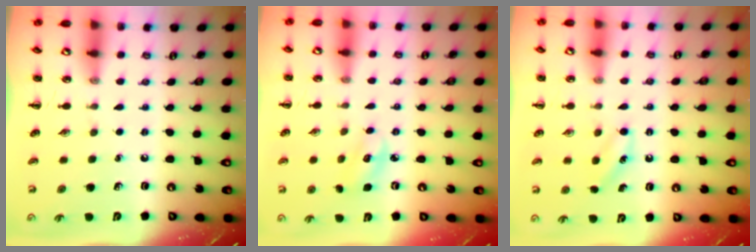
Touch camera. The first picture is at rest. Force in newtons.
{"total": 3.8, "press": 3.7, "slide": 0.9}
{"total": 5.2, "press": 5.0, "slide": 1.3}